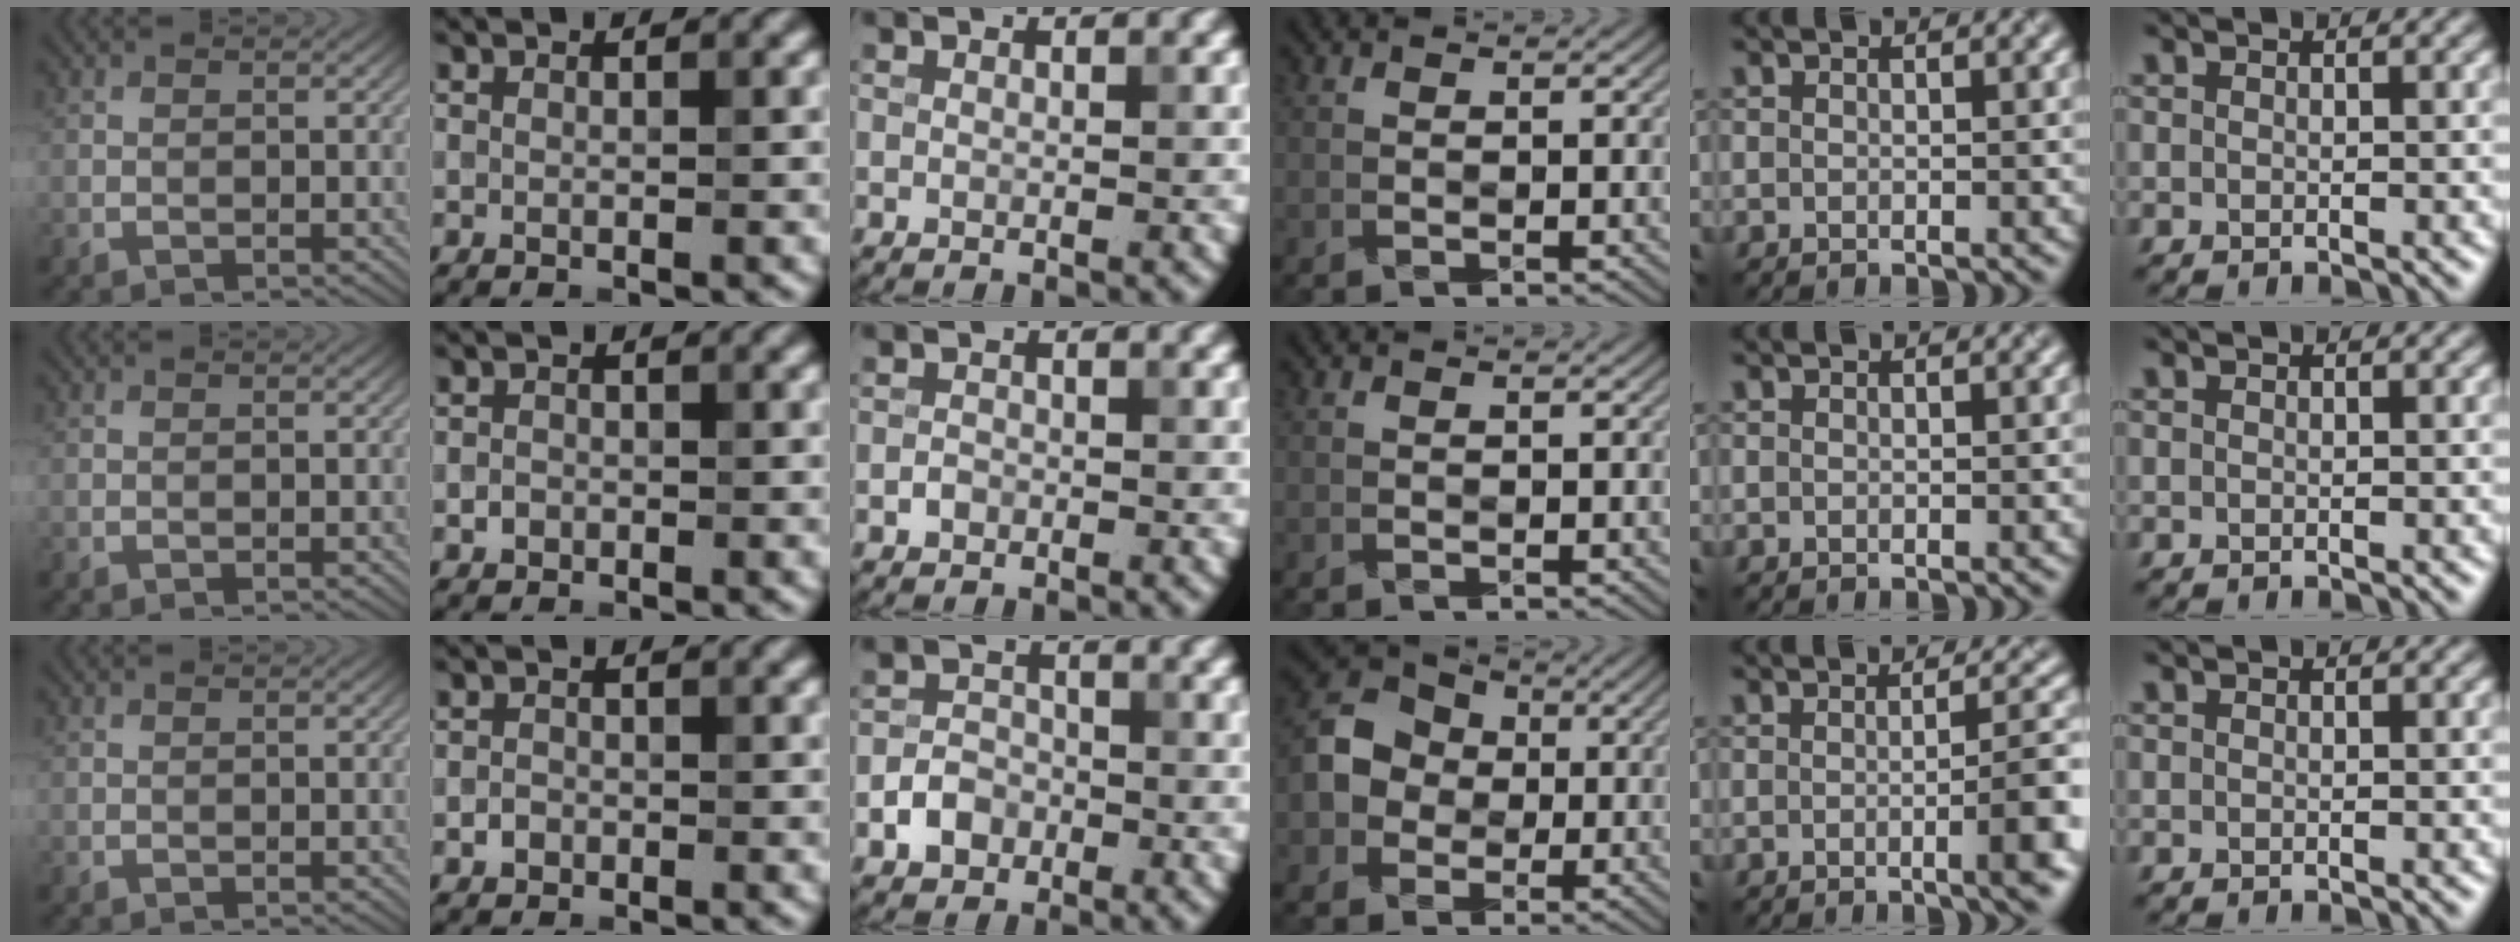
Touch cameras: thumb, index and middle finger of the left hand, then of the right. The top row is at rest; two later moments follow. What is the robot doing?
{"motion": "fold", "object": "paper towel"}